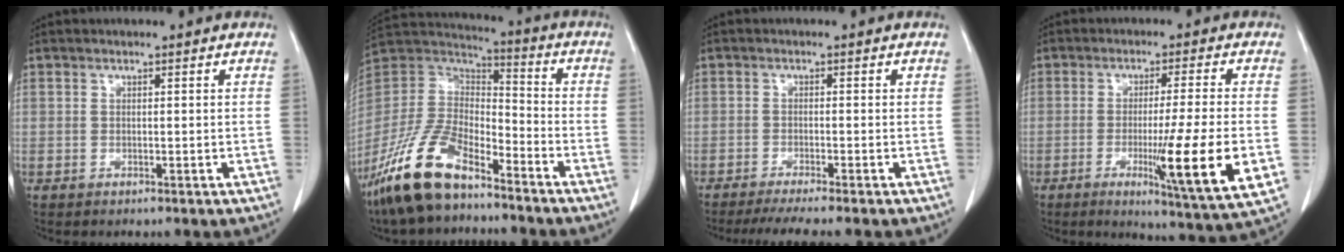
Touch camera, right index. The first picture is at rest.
{"total": 16.0, "force": [-11.4, 5.9, 9.6], "torque": [-0.206, 0.001, -0.219]}
{"total": 5.9, "force": [-5.0, -0.8, 2.9], "torque": [-0.035, -0.015, -0.080]}
{"total": 14.4, "force": [-3.5, -1.1, 13.9], "torque": [-0.215, -0.041, -0.056]}